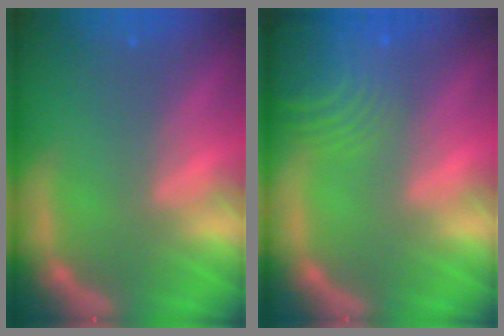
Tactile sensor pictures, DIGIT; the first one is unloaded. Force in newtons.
{"total": 10.1}